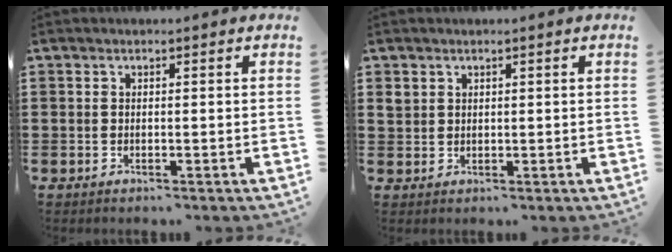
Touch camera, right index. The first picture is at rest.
{"total": 1.8, "force": [1.1, 1.3, 0.3], "torque": [-0.011, 0.006, 0.023]}